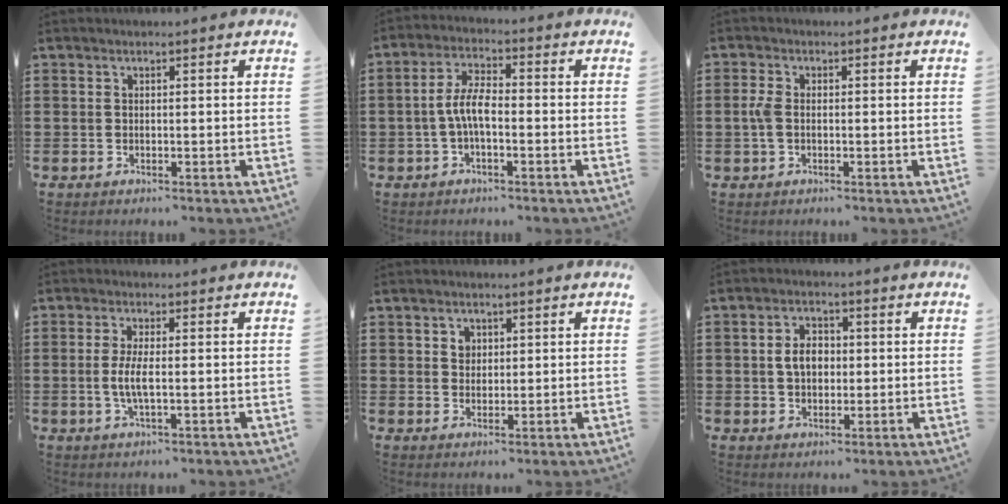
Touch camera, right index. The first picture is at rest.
{"total": 5.7, "force": [-1.2, 2.0, 5.2], "torque": [-0.119, -0.002, -0.030]}
{"total": 2.8, "force": [-0.2, 1.6, 2.3], "torque": [-0.068, -0.004, -0.012]}
{"total": 4.0, "force": [-0.5, 1.1, 3.9], "torque": [-0.090, -0.005, -0.017]}
{"total": 2.0, "force": [0.9, 1.7, 0.5], "torque": [-0.017, 0.008, 0.015]}
{"total": 4.0, "force": [-0.1, 2.8, 2.9], "torque": [-0.054, 0.007, -0.006]}